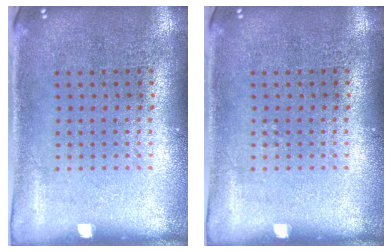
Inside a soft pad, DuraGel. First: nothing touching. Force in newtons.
{"total": 0.0}